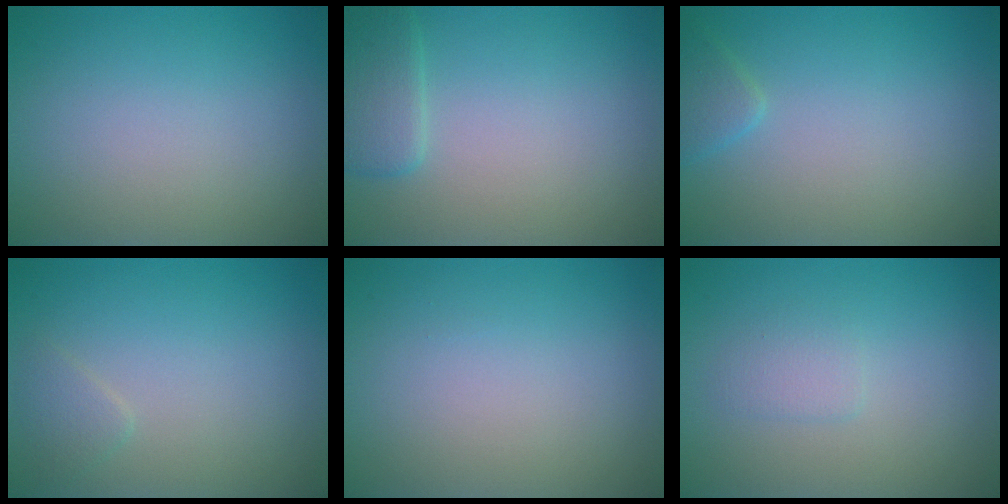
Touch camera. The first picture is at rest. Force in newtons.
{"total": 2.5, "press": 2.5, "slide": 0.2}
{"total": 1.4, "press": 1.4, "slide": 0.1}
{"total": 1.2, "press": 1.2, "slide": 0.1}
{"total": 0.0}
{"total": 1.3, "press": 1.3, "slide": 0.1}